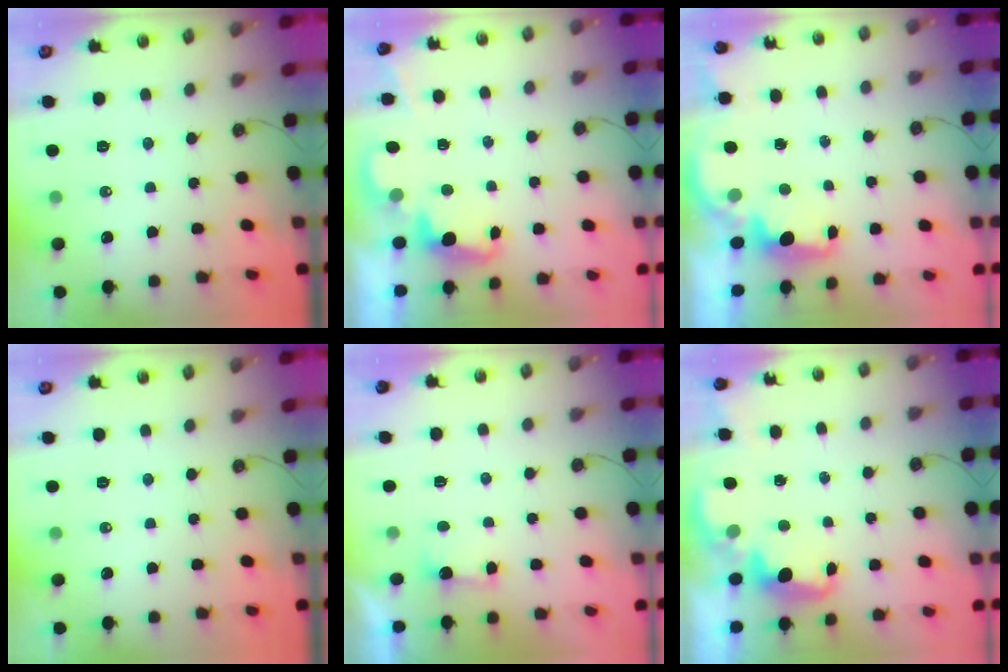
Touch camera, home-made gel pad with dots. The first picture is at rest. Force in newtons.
{"total": 2.5, "press": 2.4, "slide": 0.5}
{"total": 2.2, "press": 2.1, "slide": 0.5}
{"total": 0.0}
{"total": 1.6, "press": 1.4, "slide": 0.9}
{"total": 2.2, "press": 2.1, "slide": 0.6}